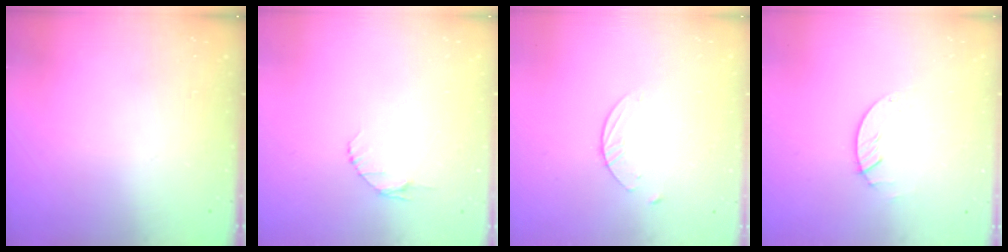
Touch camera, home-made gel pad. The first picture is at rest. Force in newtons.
{"total": 4.0, "press": 4.0, "slide": 0.6}
{"total": 2.7, "press": 2.6, "slide": 0.3}
{"total": 1.4, "press": 1.4, "slide": 0.2}